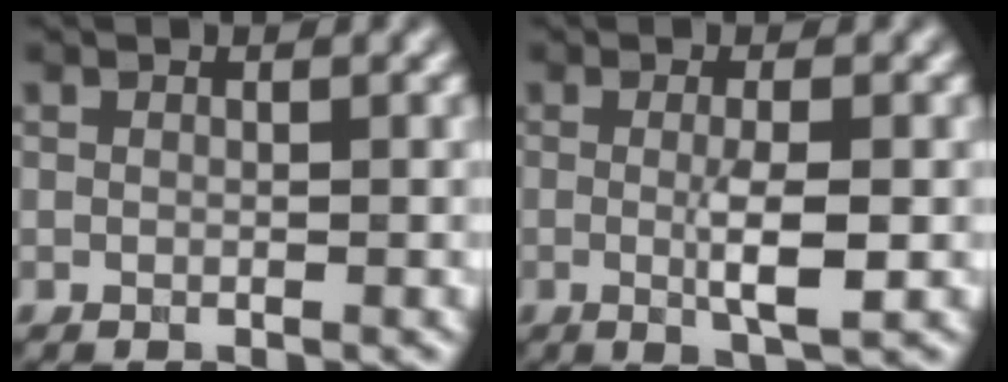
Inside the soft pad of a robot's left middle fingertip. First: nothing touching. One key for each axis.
{"total": 3.3, "fx": -0.3, "fy": 0.5, "fz": 3.3, "tx": -0.061, "ty": -0.008, "tz": -0.003}